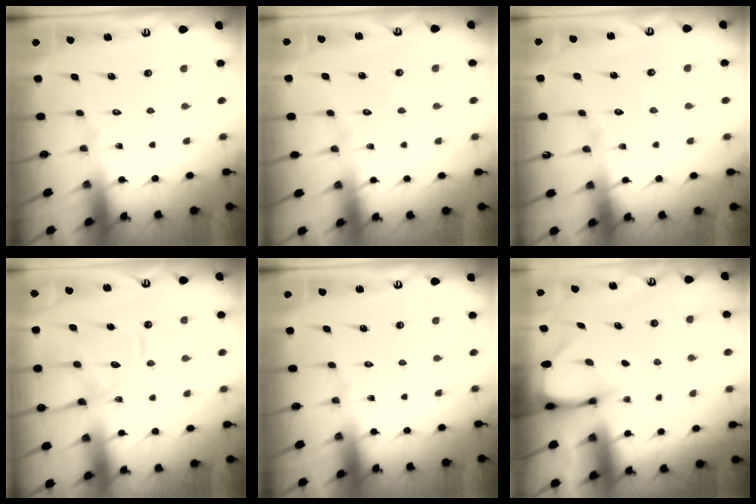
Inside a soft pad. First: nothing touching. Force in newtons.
{"total": 2.3, "press": 2.3, "slide": 0.2}
{"total": 4.4, "press": 4.4, "slide": 0.4}
{"total": 12.1, "press": 12.0, "slide": 1.3}
{"total": 0.0}
{"total": 3.4, "press": 3.4, "slide": 0.3}